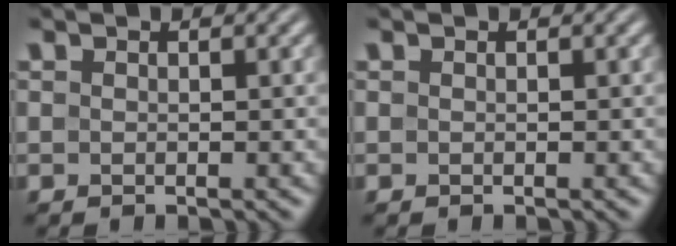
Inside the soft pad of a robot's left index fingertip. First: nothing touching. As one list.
[{"total": 0.0}]